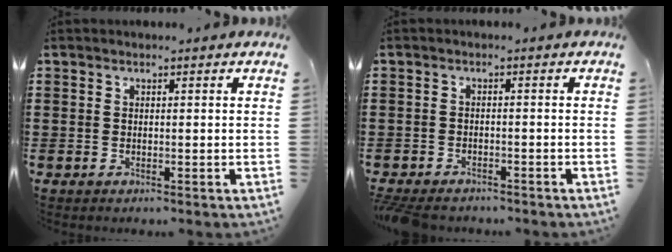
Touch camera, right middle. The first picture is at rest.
{"total": 2.0, "force": [-1.9, 0.4, 0.4], "torque": [-0.019, -0.002, -0.042]}